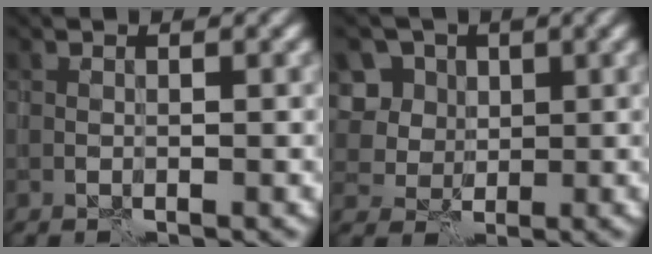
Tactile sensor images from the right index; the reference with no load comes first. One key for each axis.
{"total": 8.6, "fx": 3.3, "fy": 7.1, "fz": 3.5, "tx": -0.077, "ty": 0.023, "tz": 0.039}